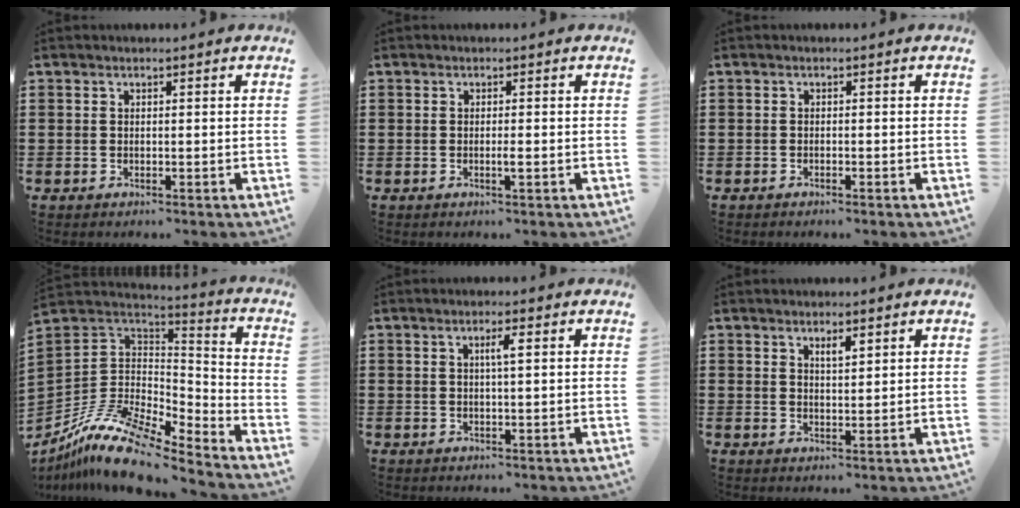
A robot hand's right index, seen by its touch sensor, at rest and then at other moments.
{"total": 1.1, "force": [-0.3, 0.1, 1.1], "torque": [-0.019, -0.003, -0.006]}
{"total": 0.6, "force": [-0.6, 0.0, 0.1], "torque": [-0.004, -0.002, -0.012]}
{"total": 12.9, "force": [-9.7, 4.6, 7.3], "torque": [-0.158, 0.022, -0.187]}
{"total": 2.3, "force": [0.6, 0.2, 2.2], "torque": [-0.043, 0.003, 0.007]}
{"total": 2.0, "force": [1.2, 0.6, 1.4], "torque": [-0.023, 0.000, 0.019]}